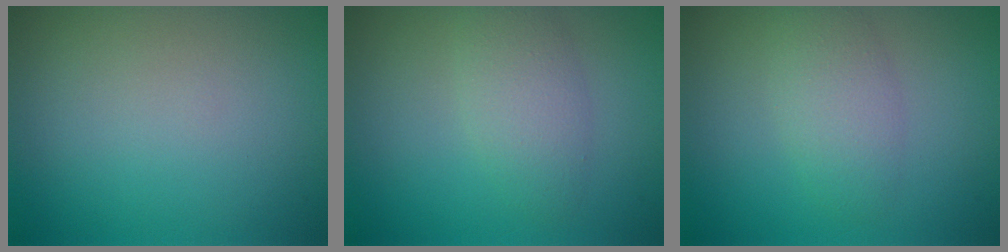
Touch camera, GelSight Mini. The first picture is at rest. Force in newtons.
{"total": 2.9, "press": 2.9, "slide": 0.1}
{"total": 2.9, "press": 2.9, "slide": 0.1}